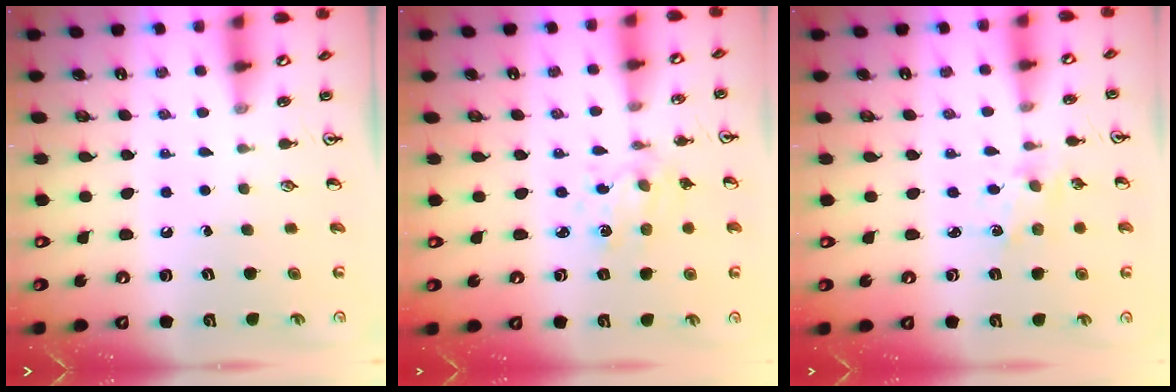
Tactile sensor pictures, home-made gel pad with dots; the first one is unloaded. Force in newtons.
{"total": 2.5, "press": 2.5, "slide": 0.6}
{"total": 1.5, "press": 1.5, "slide": 0.1}